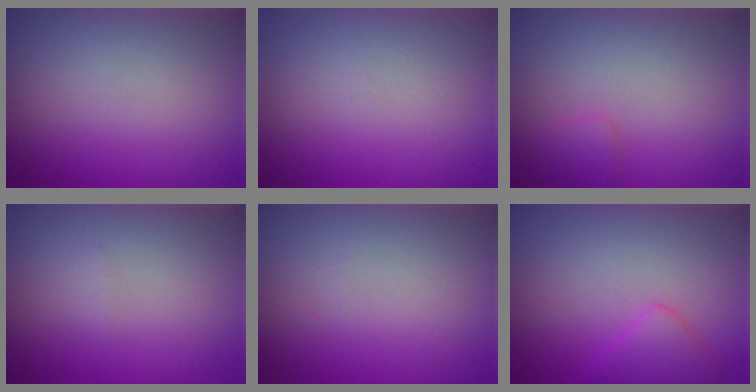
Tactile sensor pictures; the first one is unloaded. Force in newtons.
{"total": 0.0}
{"total": 1.2, "press": 1.2, "slide": 0.1}
{"total": 0.5, "press": 0.5, "slide": 0.0}
{"total": 0.0}
{"total": 2.6, "press": 2.6, "slide": 0.1}